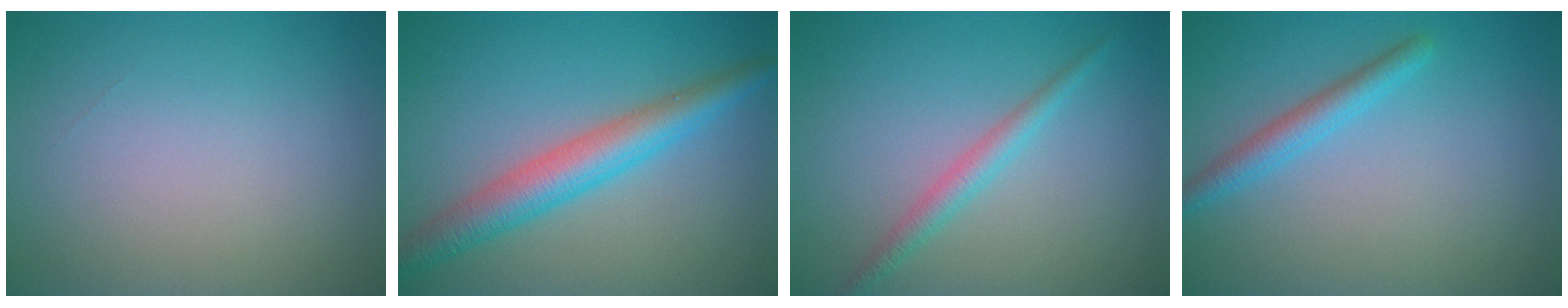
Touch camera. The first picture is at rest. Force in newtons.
{"total": 5.0, "press": 5.0, "slide": 0.1}
{"total": 2.0, "press": 2.0, "slide": 0.1}
{"total": 2.3, "press": 2.3, "slide": 0.1}